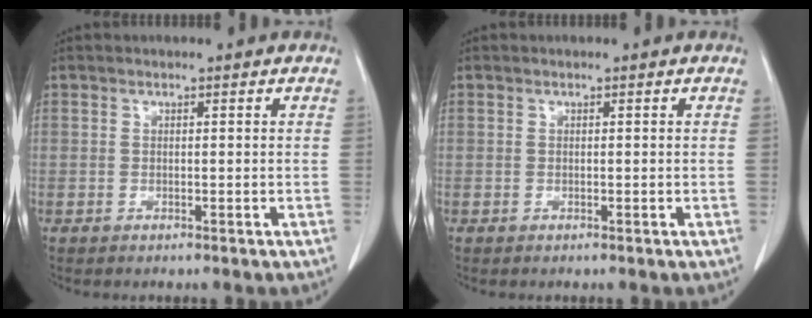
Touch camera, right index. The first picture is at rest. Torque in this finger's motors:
{"motor_torque": [0.00, 0.00, 0.00, 0.00]}